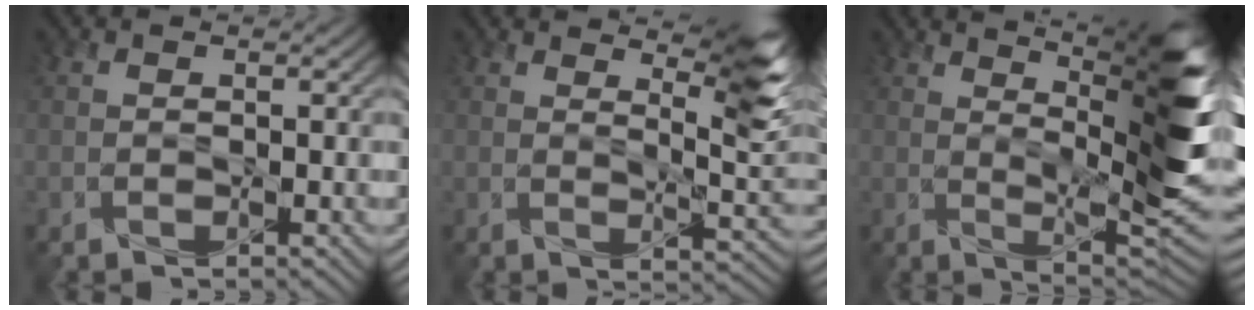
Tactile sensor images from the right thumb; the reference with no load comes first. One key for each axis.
{"total": 8.2, "fx": 5.1, "fy": 1.8, "fz": 6.2, "tx": -0.094, "ty": 0.001, "tz": 0.085}
{"total": 12.5, "fx": 5.0, "fy": 2.8, "fz": 11.1, "tx": -0.169, "ty": 0.002, "tz": 0.088}